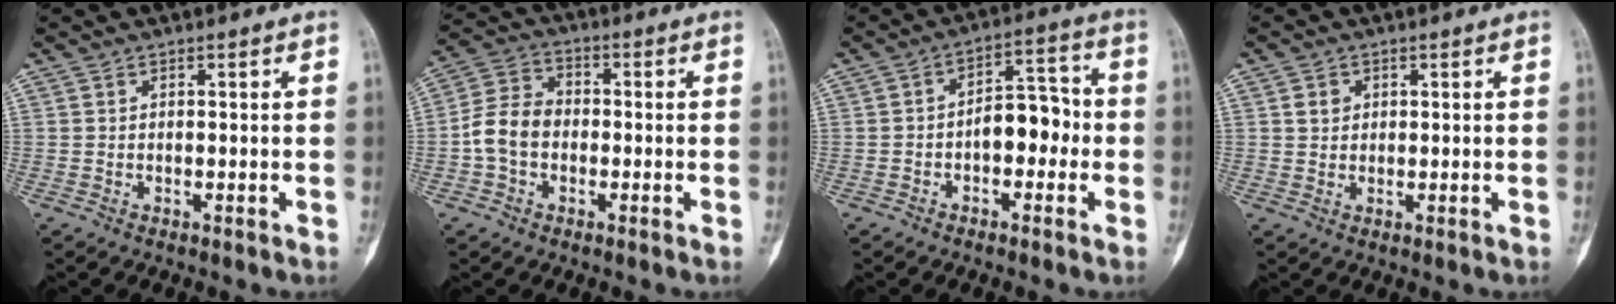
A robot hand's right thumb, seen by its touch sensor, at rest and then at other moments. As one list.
[{"total": 8.1, "force": [-1.6, 6.3, 4.9], "torque": [-0.086, 0.031, -0.043]}, {"total": 8.2, "force": [-1.6, 4.9, 6.4], "torque": [-0.069, 0.035, -0.034]}, {"total": 2.3, "force": [0.8, 2.0, 0.9], "torque": [-0.005, -0.003, 0.015]}]